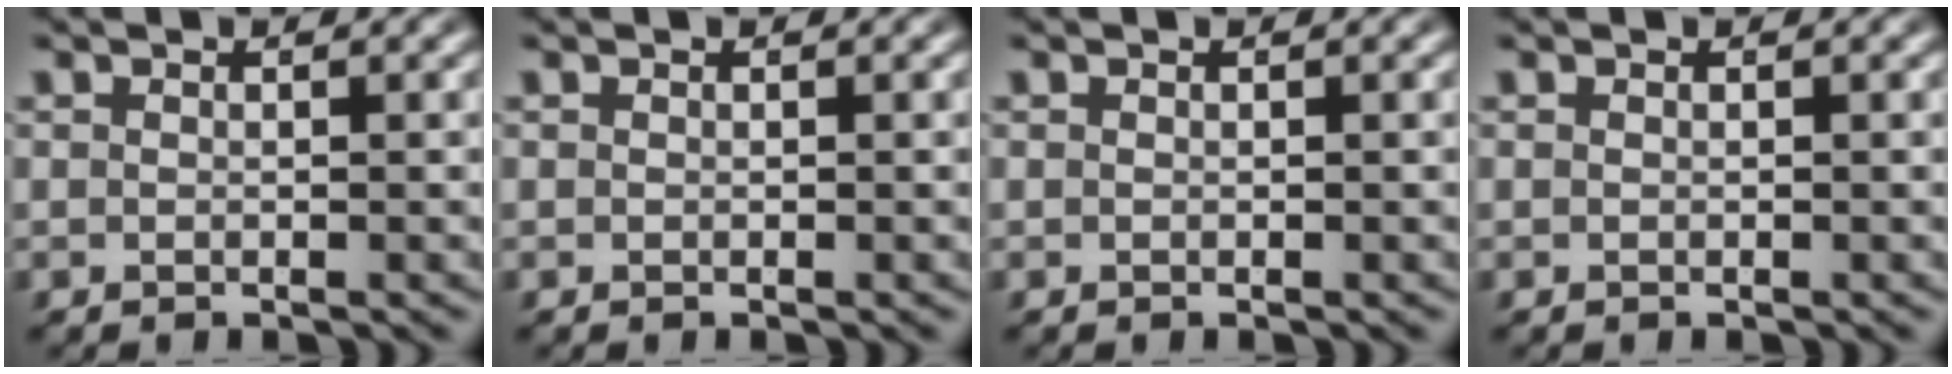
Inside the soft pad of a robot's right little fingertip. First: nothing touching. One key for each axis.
{"total": 0.0}
{"total": 0.0}
{"total": 0.0}